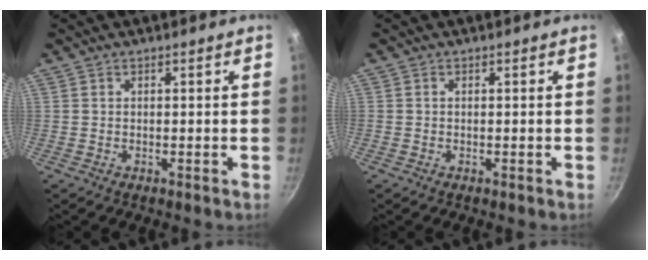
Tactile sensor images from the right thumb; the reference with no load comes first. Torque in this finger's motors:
{"motor_torque": [-0.20, -0.21, -0.01, 0.43, -0.02]}